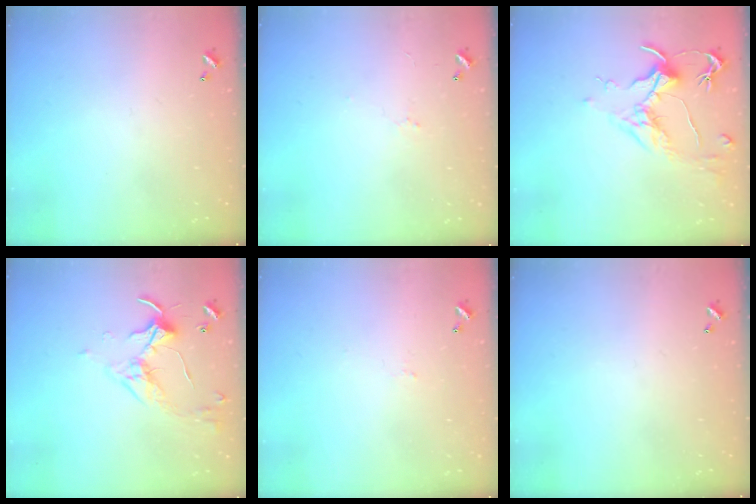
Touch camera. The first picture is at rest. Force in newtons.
{"total": 1.9, "press": 1.8, "slide": 0.6}
{"total": 1.7, "press": 1.4, "slide": 0.9}
{"total": 3.3, "press": 3.2, "slide": 0.7}
{"total": 1.7, "press": 1.6, "slide": 0.3}
{"total": 0.0}